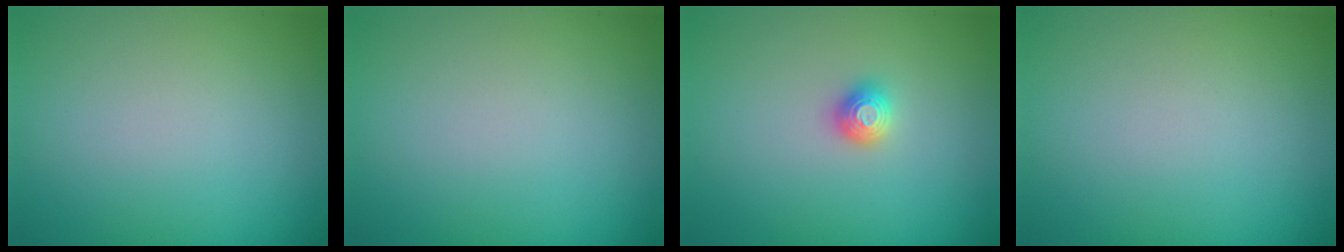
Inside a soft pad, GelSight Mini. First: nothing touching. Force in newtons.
{"total": 0.0}
{"total": 1.3, "press": 1.2, "slide": 0.4}
{"total": 0.0}